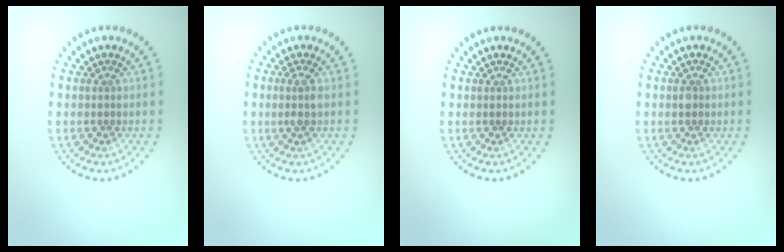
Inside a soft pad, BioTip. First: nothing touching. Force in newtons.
{"total": 1.3, "press": 1.1, "slide": 0.7}
{"total": 0.0}
{"total": 0.9, "press": 0.9, "slide": 0.1}